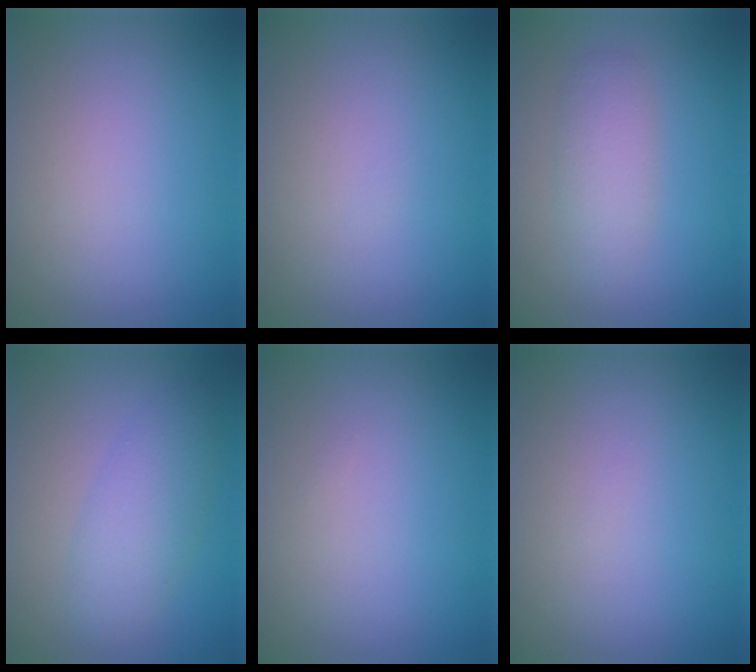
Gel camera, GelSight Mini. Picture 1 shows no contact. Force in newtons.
{"total": 0.0}
{"total": 2.7, "press": 2.7, "slide": 0.1}
{"total": 3.7, "press": 3.7, "slide": 0.1}
{"total": 0.0}
{"total": 0.0}